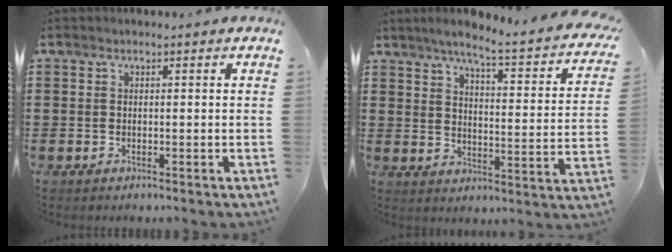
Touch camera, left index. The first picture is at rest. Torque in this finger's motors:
{"motor_torque": [1.08, -1.06, 0.73, 0.11]}